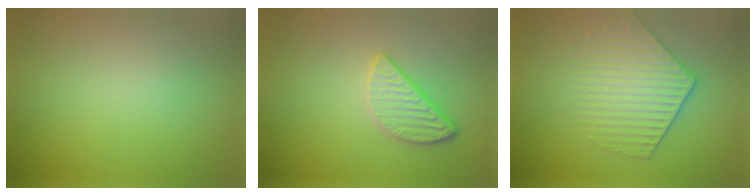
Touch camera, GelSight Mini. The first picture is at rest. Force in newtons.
{"total": 2.6, "press": 2.3, "slide": 1.3}
{"total": 4.3, "press": 3.7, "slide": 2.2}